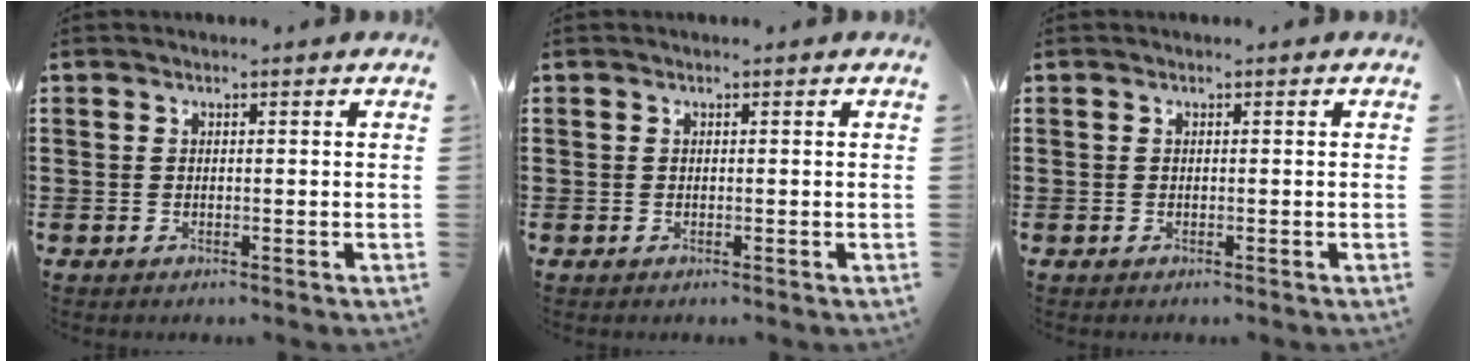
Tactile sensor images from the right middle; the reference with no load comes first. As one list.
[{"total": 0.0}, {"total": 0.0}]